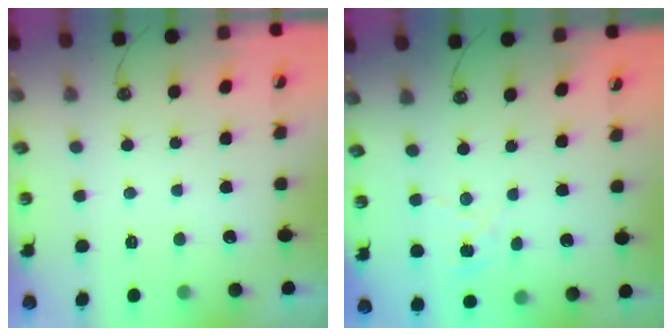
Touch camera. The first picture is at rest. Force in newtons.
{"total": 3.6, "press": 3.5, "slide": 0.4}